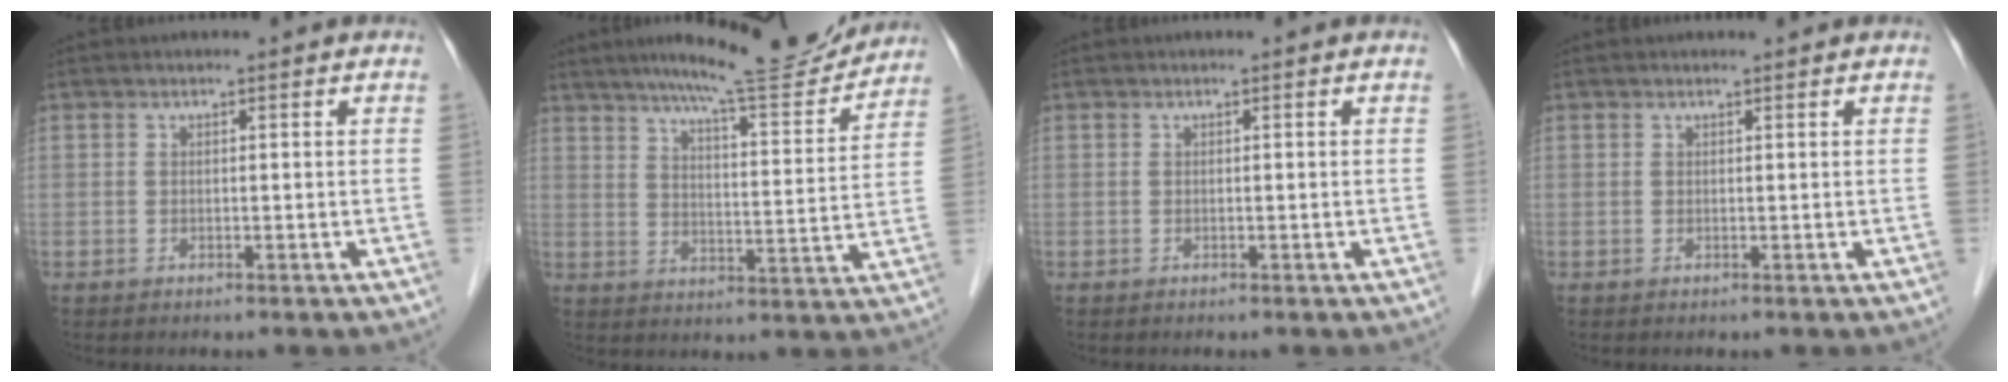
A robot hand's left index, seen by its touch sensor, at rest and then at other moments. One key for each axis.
{"total": 15.3, "fx": 13.9, "fy": 1.0, "fz": 6.4, "tx": -0.096, "ty": -0.010, "tz": 0.196}
{"total": 0.0}
{"total": 0.7, "fx": 0.7, "fy": 0.0, "fz": 0.1, "tx": -0.008, "ty": 0.003, "tz": 0.011}